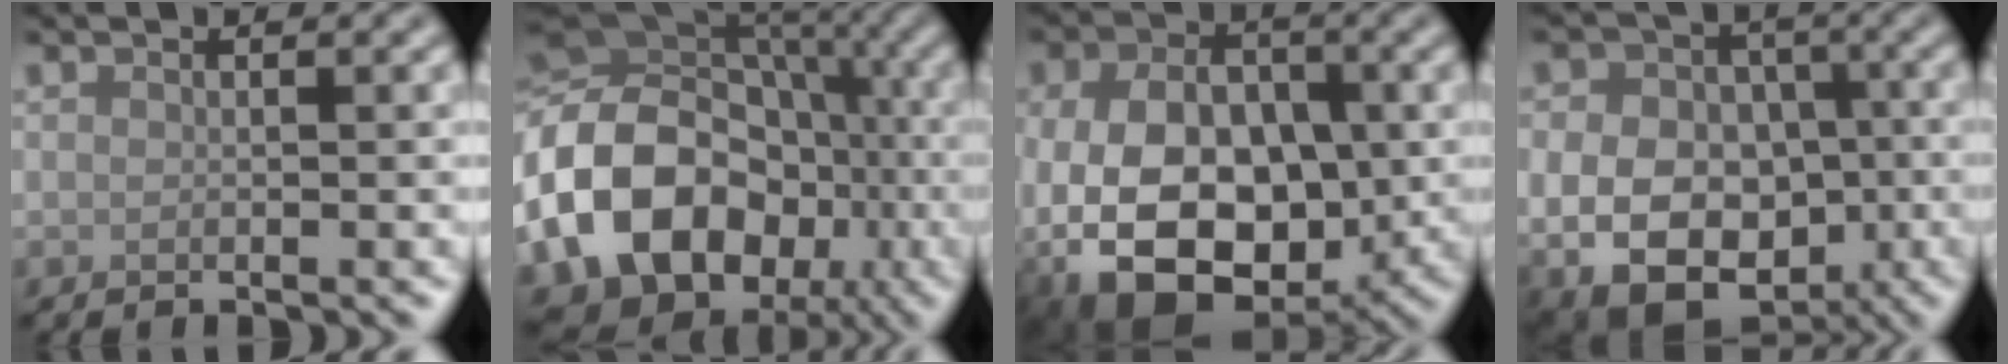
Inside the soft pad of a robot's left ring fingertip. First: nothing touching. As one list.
[{"total": 19.0, "force": [-5.8, 14.9, 10.3], "torque": [-0.185, 0.002, -0.107]}, {"total": 13.2, "force": [-3.0, 9.5, 8.7], "torque": [-0.131, -0.026, -0.055]}, {"total": 12.8, "force": [-2.9, 10.1, 7.2], "torque": [-0.105, -0.017, -0.069]}]